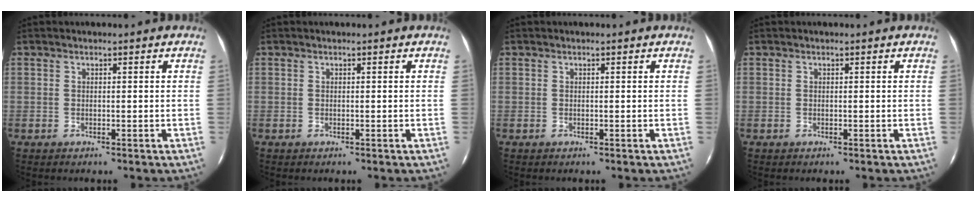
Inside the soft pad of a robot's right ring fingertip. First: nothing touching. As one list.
[{"total": 0.0}, {"total": 0.0}, {"total": 0.0}]